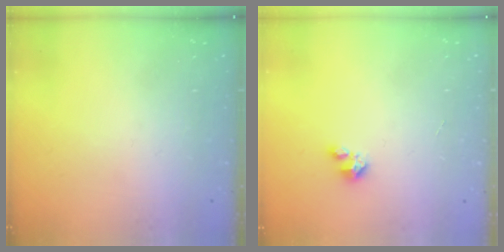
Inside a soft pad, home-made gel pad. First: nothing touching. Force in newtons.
{"total": 1.5, "press": 1.5, "slide": 0.2}